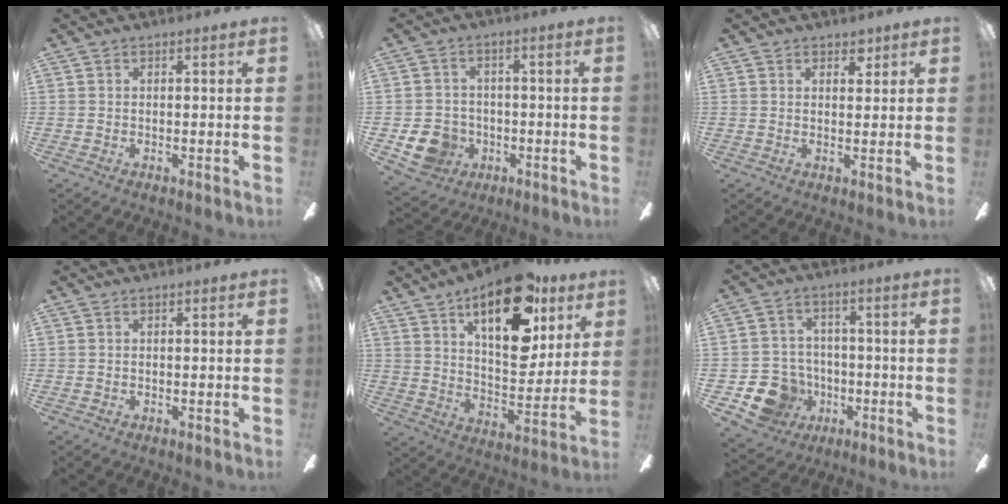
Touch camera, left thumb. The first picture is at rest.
{"total": 8.4, "force": [-3.0, 7.3, 3.0], "torque": [-0.077, 0.021, -0.051]}
{"total": 2.8, "force": [2.2, 1.4, 0.9], "torque": [0.003, -0.011, 0.035]}
{"total": 0.0}
{"total": 21.7, "force": [12.9, 9.5, 14.6], "torque": [-0.212, -0.065, 0.214]}
{"total": 11.5, "force": [-4.7, 9.7, 4.0], "torque": [-0.094, 0.038, -0.076]}